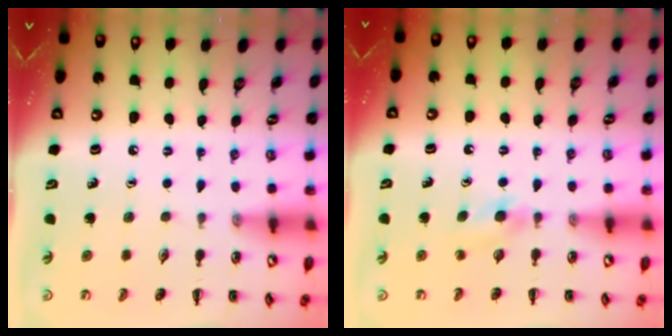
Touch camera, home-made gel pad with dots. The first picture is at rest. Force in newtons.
{"total": 3.8, "press": 3.5, "slide": 1.4}